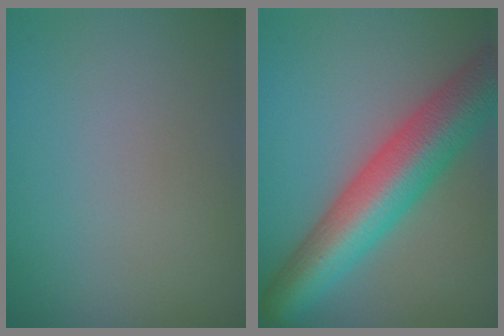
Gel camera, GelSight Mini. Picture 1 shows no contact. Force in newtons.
{"total": 9.5, "press": 9.5, "slide": 0.4}